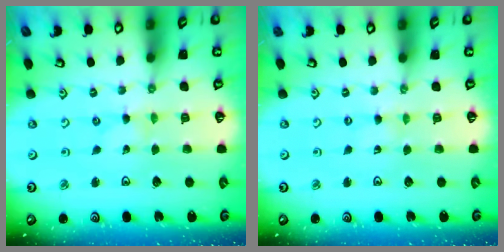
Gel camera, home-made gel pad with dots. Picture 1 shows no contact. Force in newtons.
{"total": 0.0}